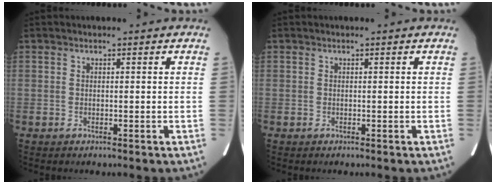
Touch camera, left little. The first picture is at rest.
{"total": 0.0}